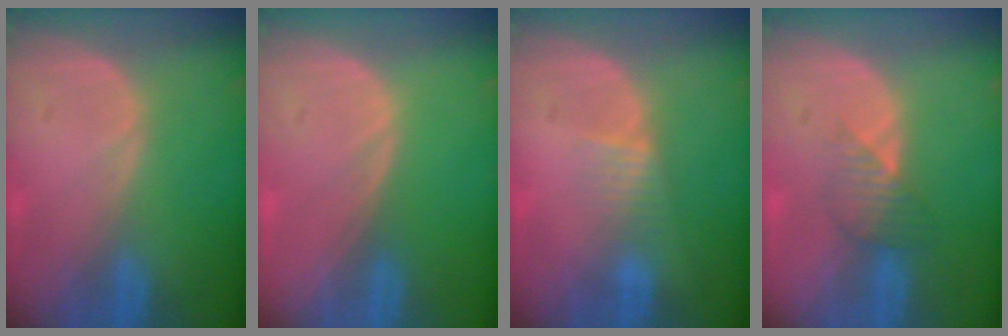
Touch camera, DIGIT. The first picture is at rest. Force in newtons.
{"total": 0.0}
{"total": 2.6, "press": 2.4, "slide": 0.9}
{"total": 3.5, "press": 3.1, "slide": 1.6}